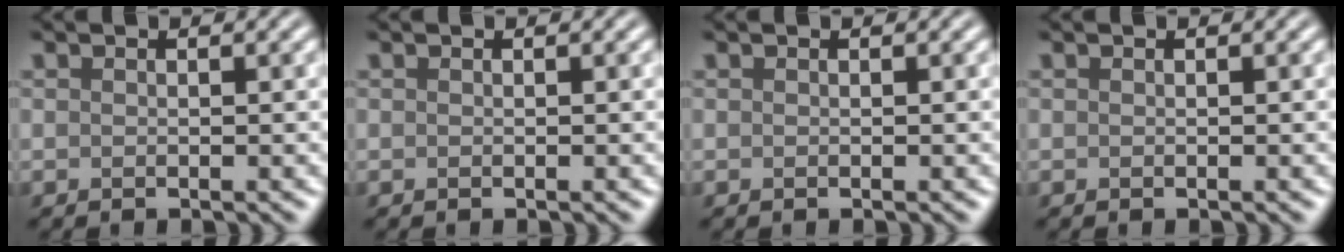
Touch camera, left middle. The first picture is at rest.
{"total": 0.0}
{"total": 0.0}
{"total": 0.0}